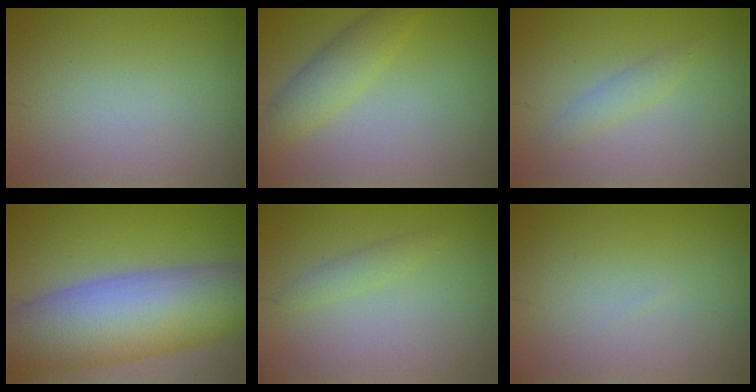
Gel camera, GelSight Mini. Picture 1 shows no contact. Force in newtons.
{"total": 3.0, "press": 3.0, "slide": 0.1}
{"total": 1.3, "press": 1.3, "slide": 0.0}
{"total": 12.4, "press": 12.4, "slide": 0.6}
{"total": 1.2, "press": 1.2, "slide": 0.0}
{"total": 0.0}